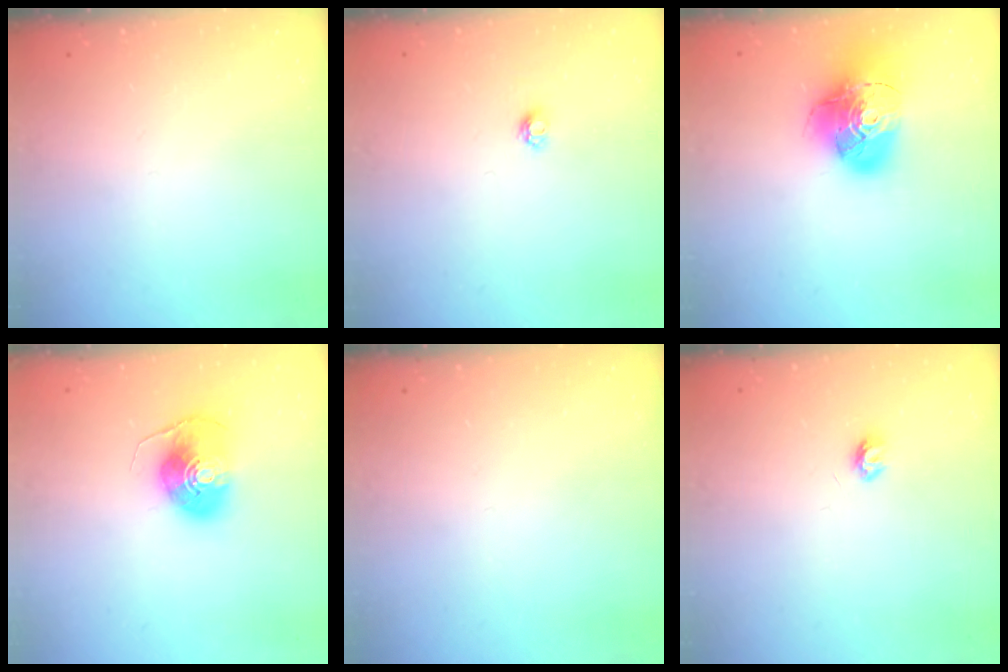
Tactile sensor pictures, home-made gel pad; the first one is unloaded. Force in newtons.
{"total": 3.8, "press": 3.8, "slide": 0.5}
{"total": 20.1, "press": 20.0, "slide": 2.6}
{"total": 9.8, "press": 9.7, "slide": 1.2}
{"total": 0.0}
{"total": 4.6, "press": 4.6, "slide": 0.5}